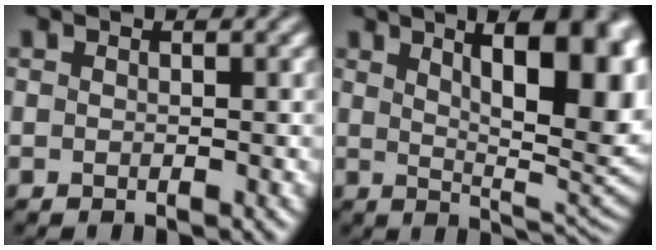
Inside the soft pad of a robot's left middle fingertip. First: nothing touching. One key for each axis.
{"total": 15.3, "fx": 5.0, "fy": 5.8, "fz": 13.2, "tx": -0.124, "ty": 0.037, "tz": 0.067}